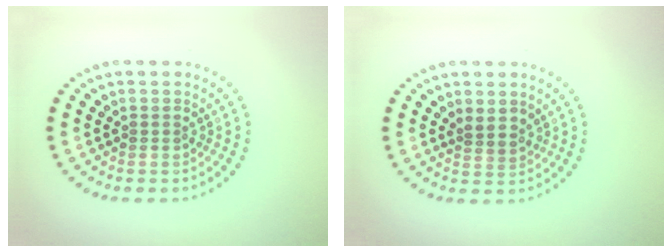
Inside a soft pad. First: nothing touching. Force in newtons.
{"total": 1.6, "press": 1.4, "slide": 0.8}